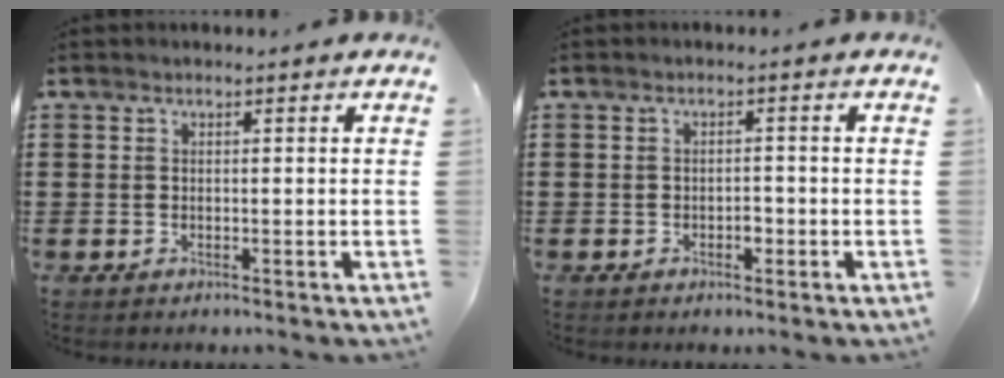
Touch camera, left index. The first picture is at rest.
{"total": 1.4, "force": [-0.5, 0.7, 1.0], "torque": [-0.022, 0.000, -0.011]}